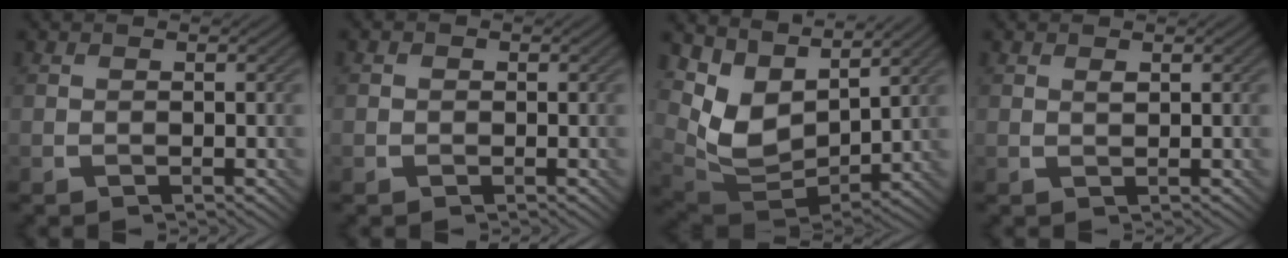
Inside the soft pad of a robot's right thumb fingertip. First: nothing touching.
{"total": 0.7, "force": [-0.1, 0.7, 0.2], "torque": [-0.001, -0.003, -0.004]}
{"total": 9.4, "force": [5.2, 5.0, 5.9], "torque": [-0.144, -0.010, 0.103]}
{"total": 0.7, "force": [0.5, 0.3, 0.5], "torque": [-0.012, -0.003, 0.009]}